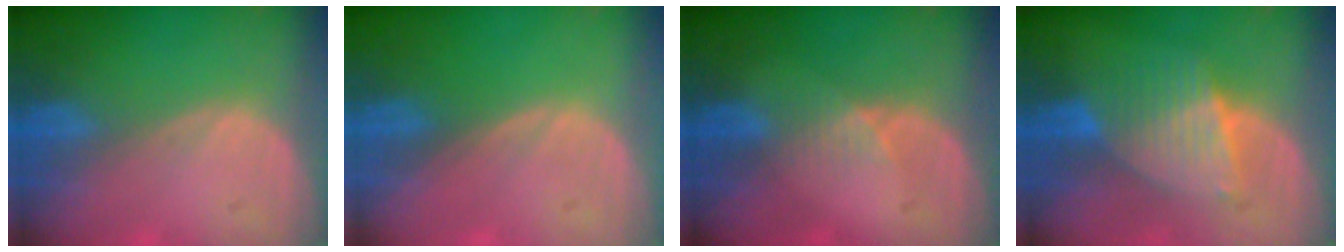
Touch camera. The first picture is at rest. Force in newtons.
{"total": 0.0}
{"total": 2.3, "press": 1.8, "slide": 1.4}
{"total": 6.3, "press": 6.2, "slide": 1.0}